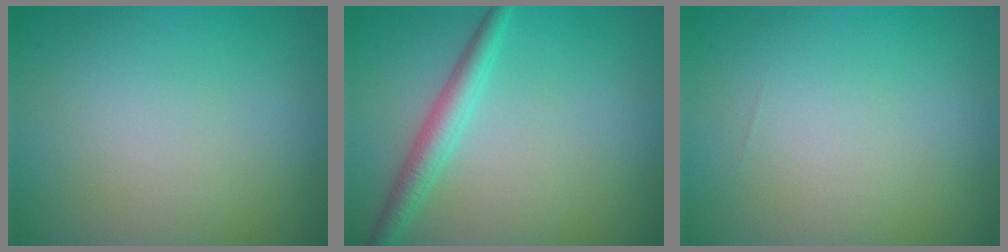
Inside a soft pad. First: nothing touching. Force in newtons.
{"total": 2.7, "press": 2.7, "slide": 0.1}
{"total": 0.0}